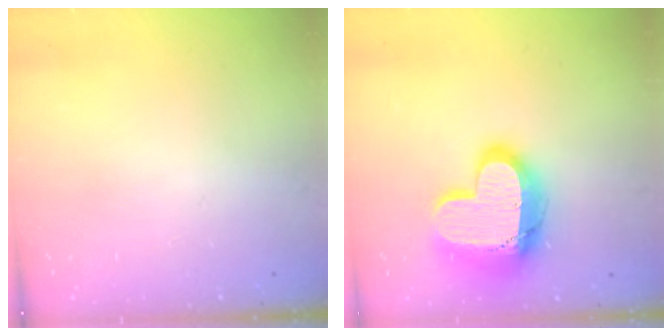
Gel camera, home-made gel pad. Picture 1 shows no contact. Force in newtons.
{"total": 23.1, "press": 23.0, "slide": 1.7}